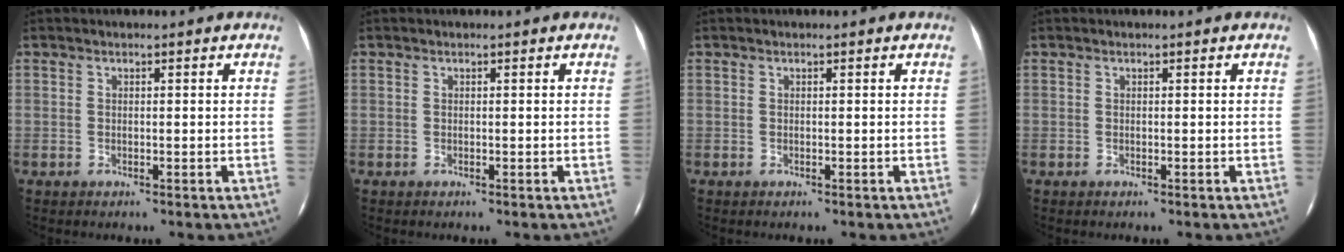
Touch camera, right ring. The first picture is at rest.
{"total": 0.0}
{"total": 0.0}
{"total": 0.0}